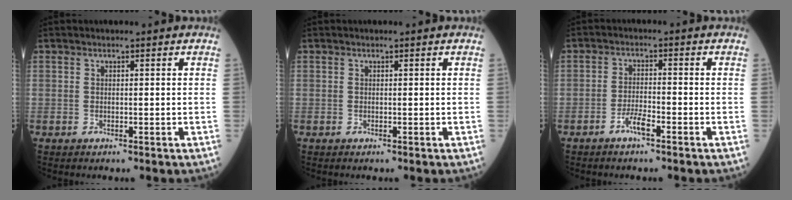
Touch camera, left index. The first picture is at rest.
{"total": 0.0}
{"total": 3.1, "force": [-2.1, 0.4, 2.2], "torque": [-0.045, 0.000, -0.041]}